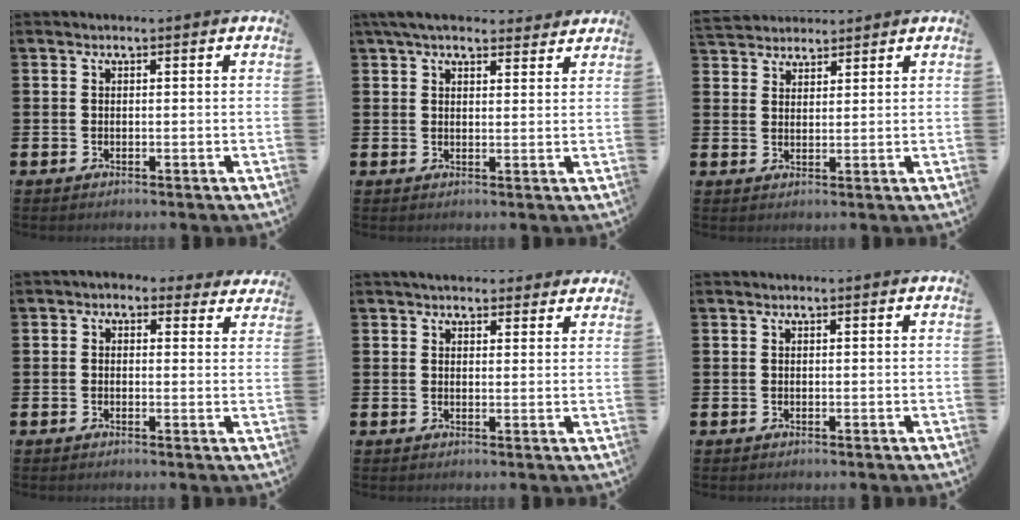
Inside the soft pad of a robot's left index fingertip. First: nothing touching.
{"total": 5.1, "force": [4.5, 1.6, 1.7], "torque": [-0.031, -0.016, 0.082]}
{"total": 3.5, "force": [3.3, 1.0, -0.5], "torque": [0.001, -0.012, 0.062]}
{"total": 1.4, "force": [1.0, 0.9, 0.4], "torque": [-0.008, -0.004, 0.011]}
{"total": 3.3, "force": [3.1, 1.2, 0.2], "torque": [0.002, -0.011, 0.054]}
{"total": 0.0}